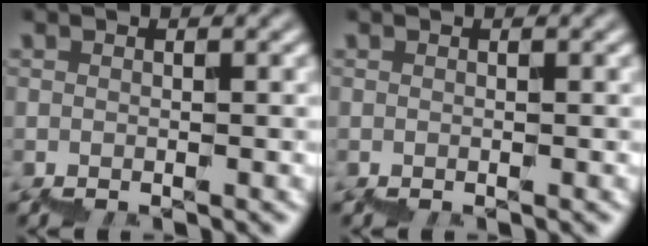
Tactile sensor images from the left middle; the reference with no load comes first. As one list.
[{"total": 0.0}]